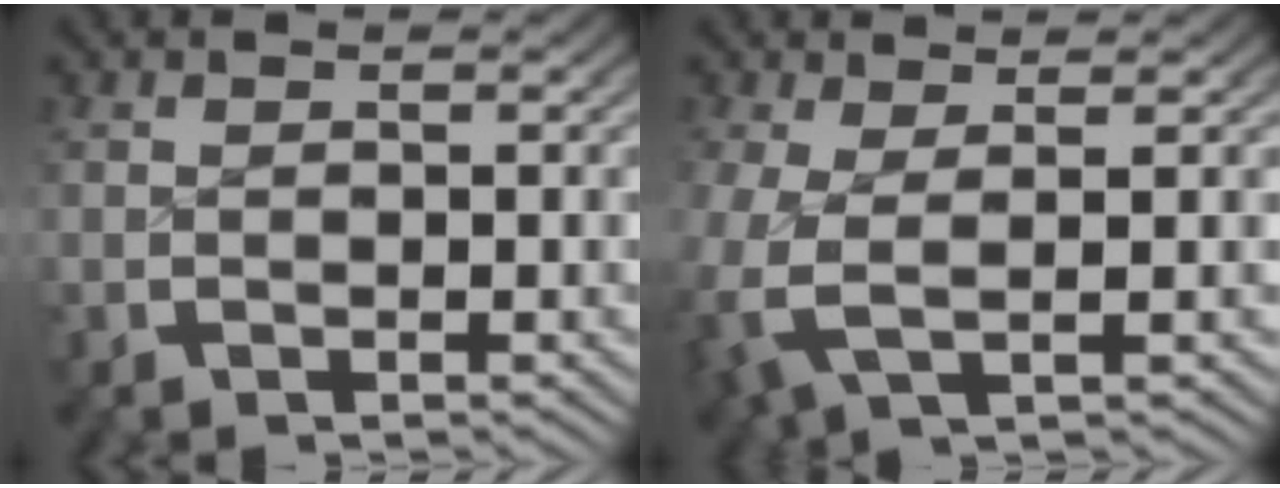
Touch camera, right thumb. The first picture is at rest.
{"total": 4.6, "force": [0.3, 2.0, 4.2], "torque": [-0.118, -0.022, 0.018]}